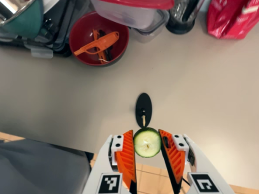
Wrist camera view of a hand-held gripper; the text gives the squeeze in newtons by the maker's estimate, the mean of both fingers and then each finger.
{"total": 6.6, "left": 6.4, "right": 6.8}